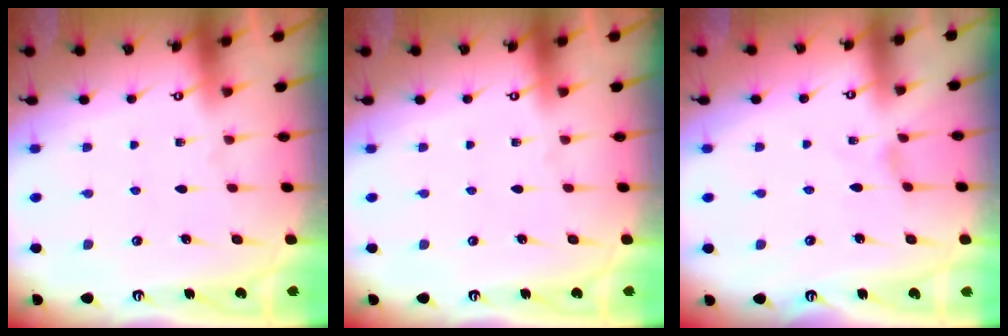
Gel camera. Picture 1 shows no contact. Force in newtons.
{"total": 0.0}
{"total": 0.0}